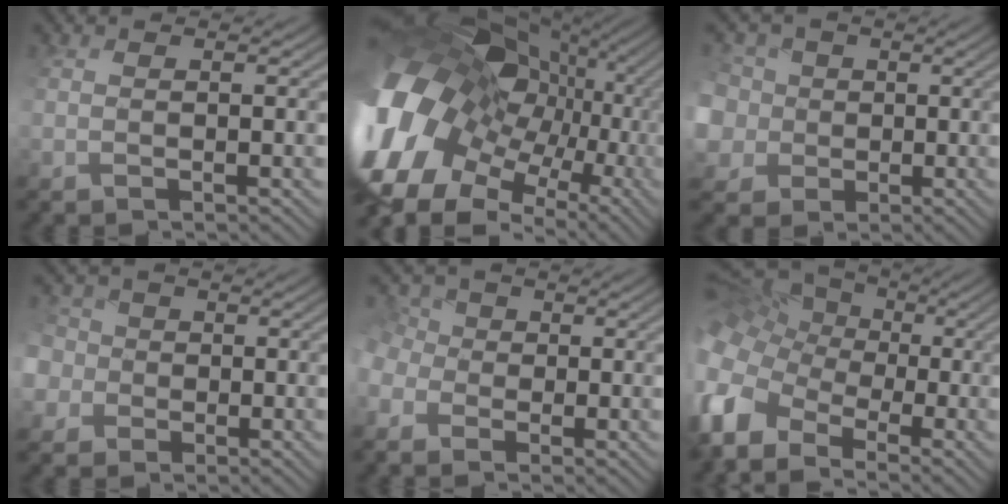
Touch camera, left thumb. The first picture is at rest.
{"total": 20.7, "force": [-0.7, 15.8, 13.3], "torque": [-0.325, -0.007, 0.005]}
{"total": 8.6, "force": [1.4, 8.0, 2.8], "torque": [-0.119, 0.010, -0.002]}
{"total": 5.8, "force": [0.0, 5.5, 1.7], "torque": [-0.076, 0.009, -0.028]}
{"total": 5.8, "force": [-1.7, 4.8, 2.7], "torque": [-0.091, 0.003, -0.040]}
{"total": 12.6, "force": [-2.2, 9.8, 7.7], "torque": [-0.236, -0.020, -0.013]}